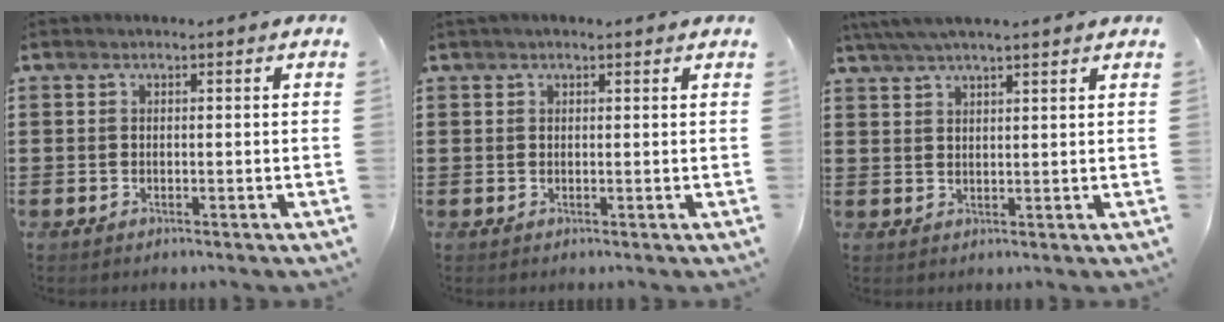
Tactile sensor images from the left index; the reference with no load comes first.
{"total": 0.9, "force": [0.6, 0.5, 0.5], "torque": [-0.012, 0.005, 0.011]}
{"total": 3.9, "force": [3.3, 0.3, 2.0], "torque": [-0.048, -0.003, 0.060]}